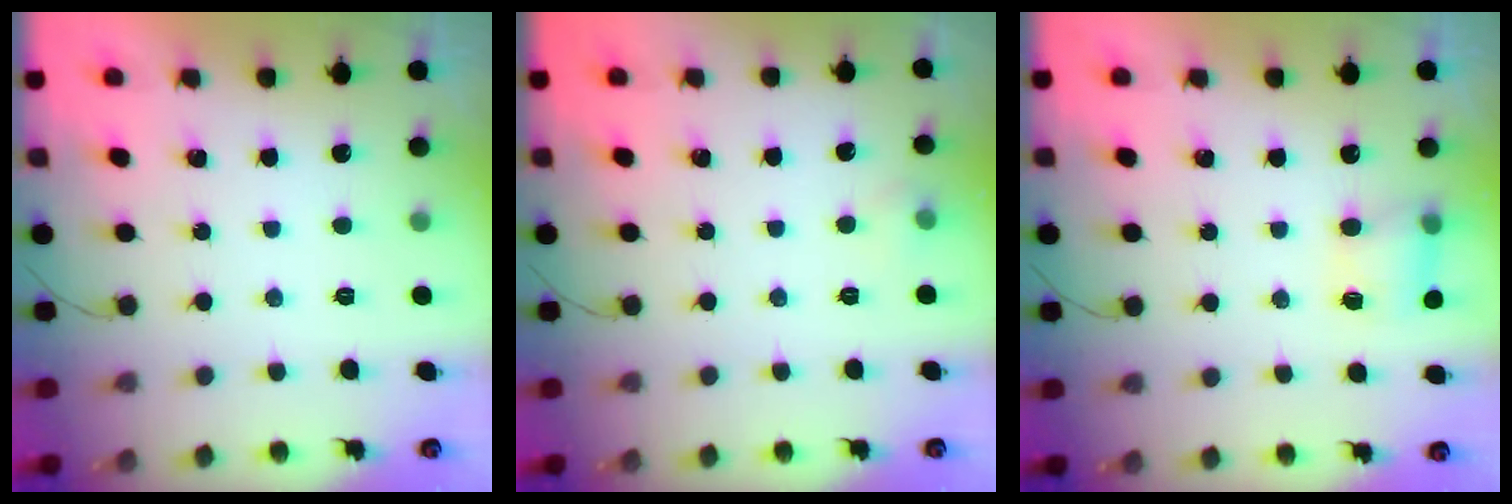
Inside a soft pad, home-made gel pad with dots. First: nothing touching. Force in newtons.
{"total": 3.9, "press": 3.7, "slide": 1.4}
{"total": 4.7, "press": 4.7, "slide": 0.6}